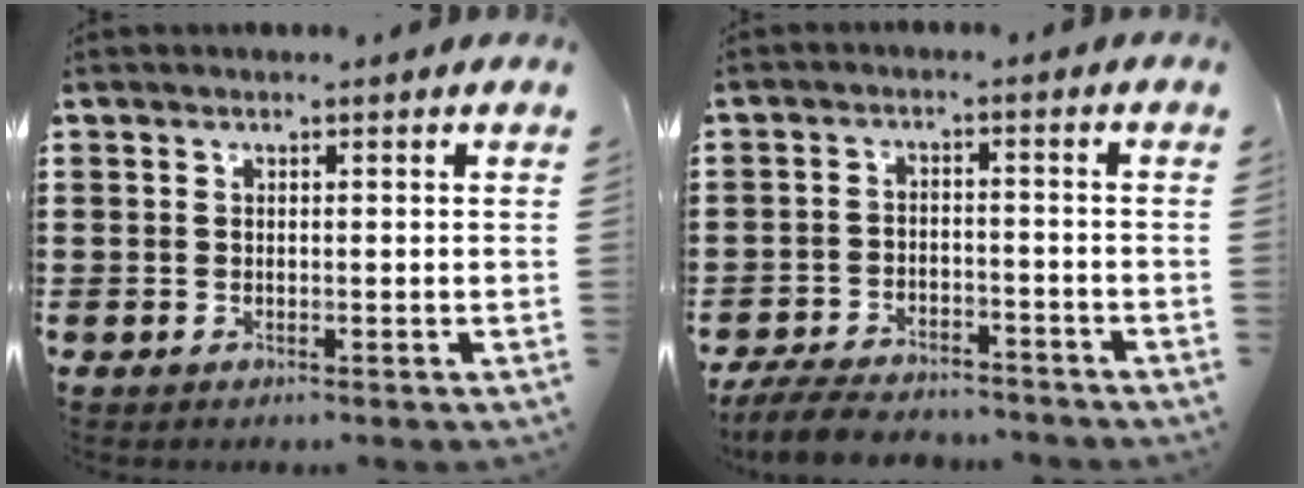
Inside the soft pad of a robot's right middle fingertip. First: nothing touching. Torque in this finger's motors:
{"motor_torque": [0.21, -0.19, 0.21, 0.10]}